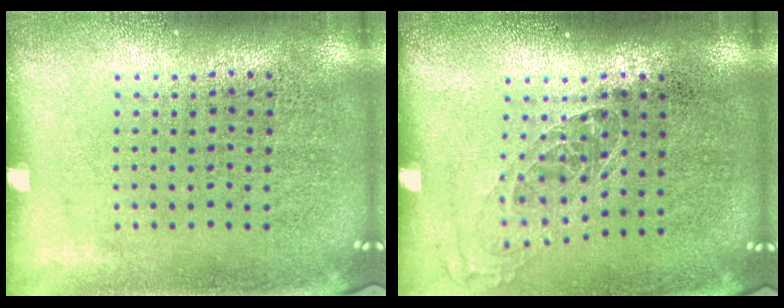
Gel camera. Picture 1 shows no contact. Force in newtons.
{"total": 1.0, "press": 0.9, "slide": 0.5}